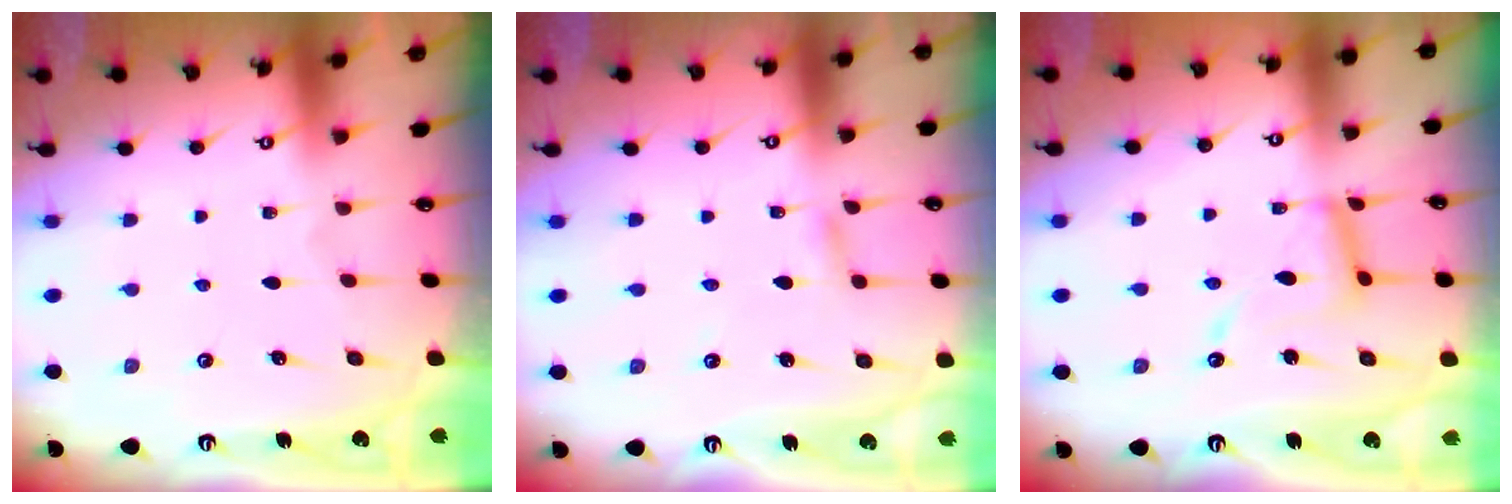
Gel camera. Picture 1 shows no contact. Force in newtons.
{"total": 2.1, "press": 2.1, "slide": 0.2}
{"total": 11.5, "press": 11.5, "slide": 1.0}